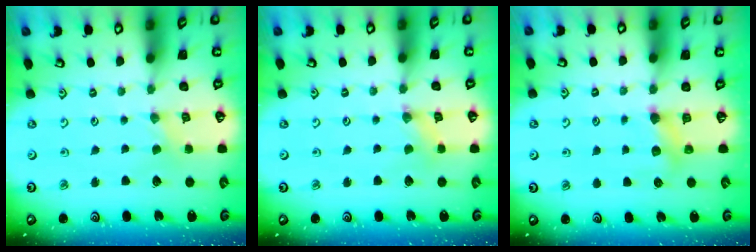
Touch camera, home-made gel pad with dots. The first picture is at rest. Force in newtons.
{"total": 1.6, "press": 1.5, "slide": 0.2}
{"total": 5.4, "press": 5.4, "slide": 0.4}